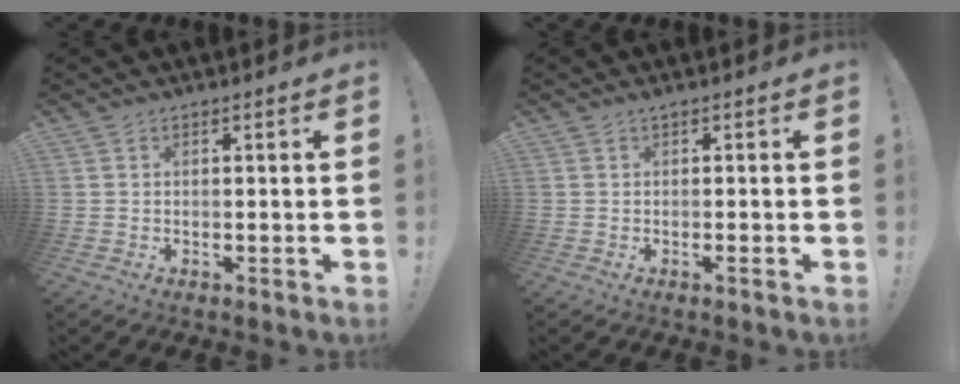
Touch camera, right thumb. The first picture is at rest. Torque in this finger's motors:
{"motor_torque": [-0.16, -0.02, 0.13, 0.04, -0.02]}